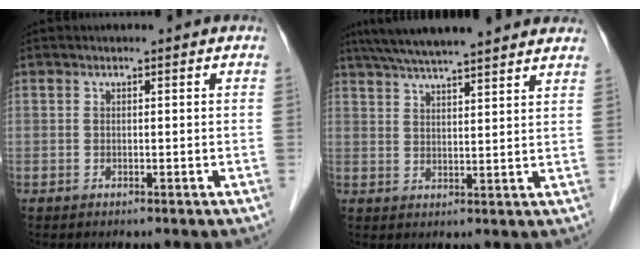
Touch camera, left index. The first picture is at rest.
{"total": 16.7, "force": [14.4, 1.5, 8.3], "torque": [-0.137, 0.043, 0.202]}